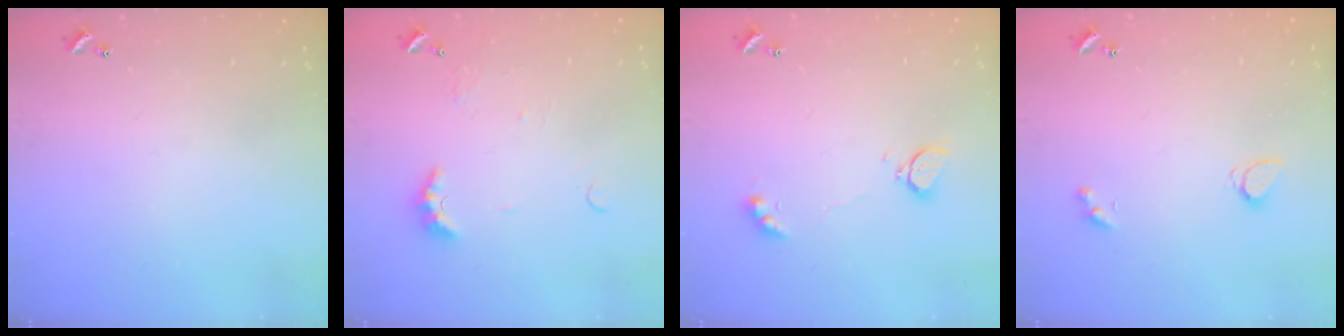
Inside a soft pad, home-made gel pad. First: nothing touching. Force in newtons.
{"total": 4.3, "press": 4.2, "slide": 0.9}
{"total": 2.3, "press": 2.3, "slide": 0.5}
{"total": 2.1, "press": 2.0, "slide": 0.4}